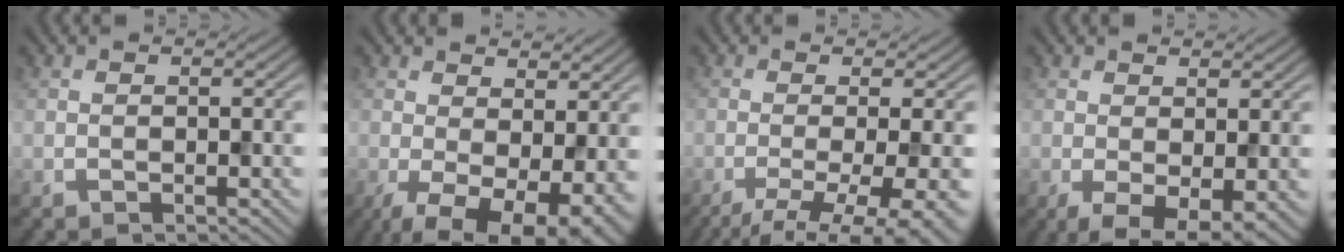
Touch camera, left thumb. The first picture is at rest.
{"total": 9.8, "force": [-1.9, 5.0, 8.2], "torque": [-0.136, -0.032, -0.019]}
{"total": 8.8, "force": [-3.6, 2.4, 7.7], "torque": [-0.112, -0.014, -0.042]}
{"total": 5.4, "force": [-1.3, 2.5, 4.6], "torque": [-0.083, -0.014, -0.016]}